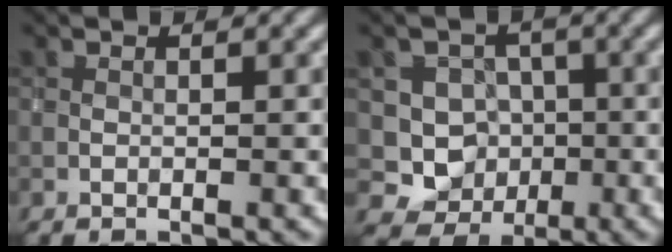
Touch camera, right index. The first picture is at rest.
{"total": 5.2, "force": [-0.5, 5.0, 1.5], "torque": [0.005, 0.002, -0.033]}